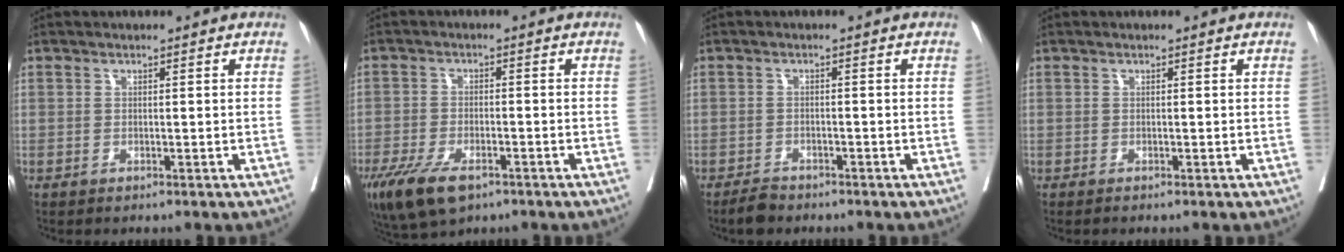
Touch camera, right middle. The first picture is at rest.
{"total": 9.3, "force": [-5.9, 3.8, 6.1], "torque": [-0.116, -0.016, -0.101]}
{"total": 2.3, "force": [-2.1, 0.8, 0.6], "torque": [-0.016, -0.002, -0.035]}
{"total": 0.0}